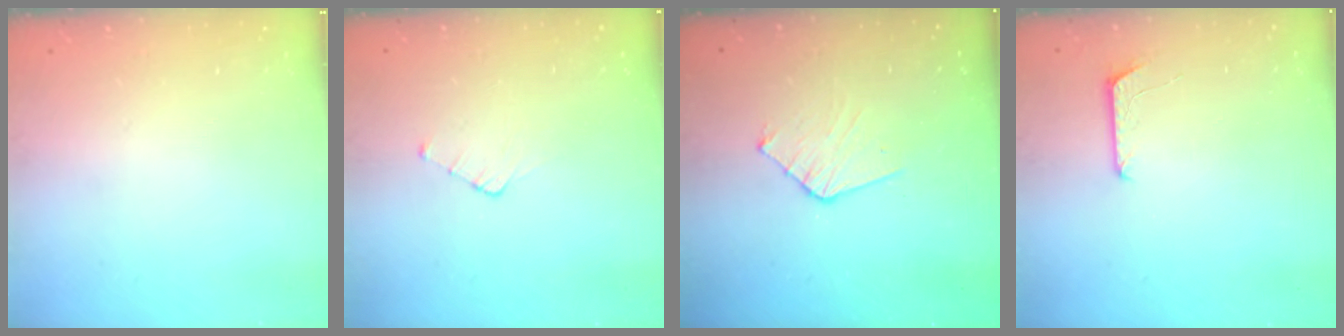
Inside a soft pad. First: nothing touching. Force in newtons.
{"total": 2.5, "press": 2.5, "slide": 0.3}
{"total": 5.9, "press": 5.9, "slide": 0.5}
{"total": 6.1, "press": 6.1, "slide": 0.5}